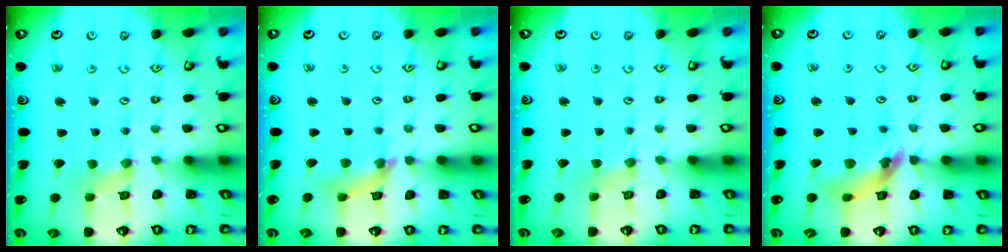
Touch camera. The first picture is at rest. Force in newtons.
{"total": 9.9, "press": 9.8, "slide": 1.1}
{"total": 1.6, "press": 1.5, "slide": 0.4}
{"total": 12.6, "press": 12.5, "slide": 1.7}